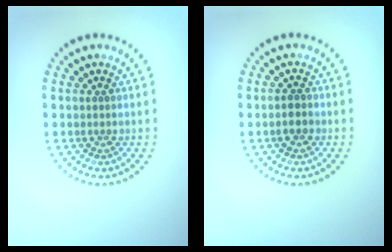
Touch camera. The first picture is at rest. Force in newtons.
{"total": 1.5, "press": 1.4, "slide": 0.5}